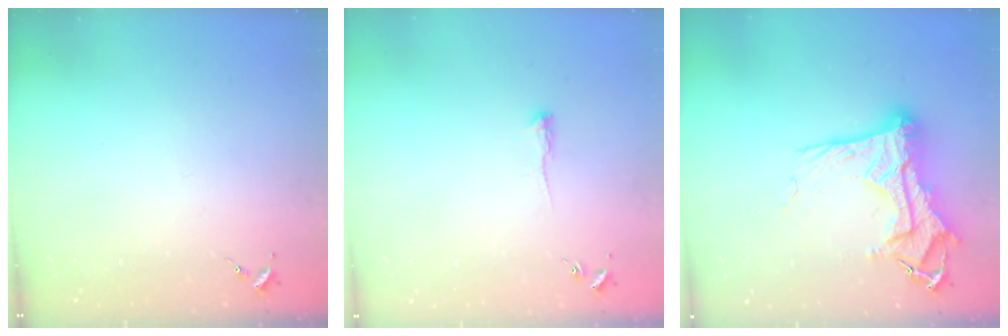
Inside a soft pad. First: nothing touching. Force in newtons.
{"total": 3.5, "press": 3.5, "slide": 0.6}
{"total": 21.2, "press": 21.1, "slide": 1.9}